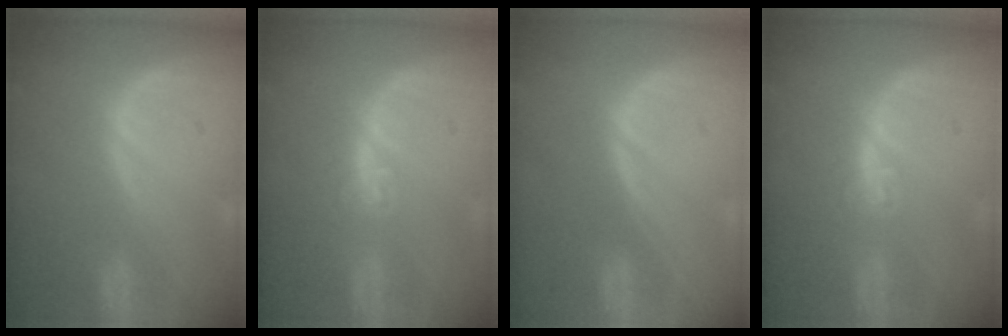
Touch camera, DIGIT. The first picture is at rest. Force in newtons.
{"total": 4.1, "press": 3.7, "slide": 1.7}
{"total": 0.0}
{"total": 4.1, "press": 3.7, "slide": 1.7}